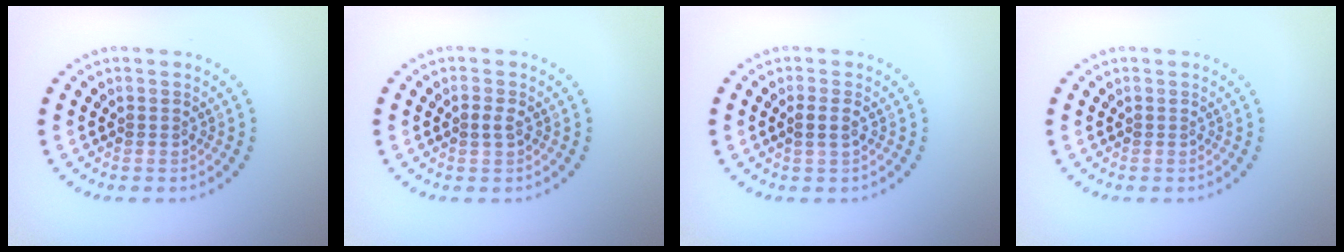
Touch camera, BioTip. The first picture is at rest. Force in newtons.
{"total": 1.1, "press": 1.0, "slide": 0.2}
{"total": 1.4, "press": 1.1, "slide": 0.8}
{"total": 0.0}